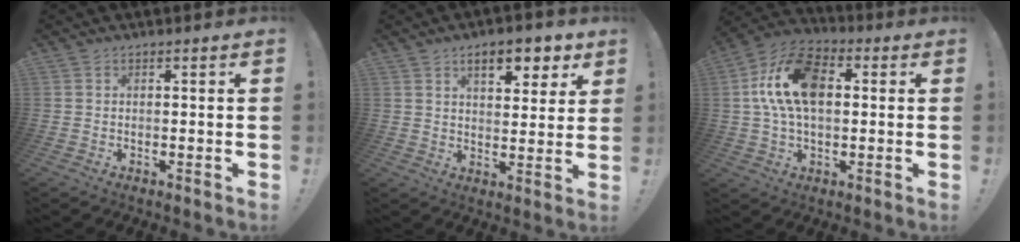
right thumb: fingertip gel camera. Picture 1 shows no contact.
{"total": 9.4, "force": [5.5, 3.9, 6.6], "torque": [-0.085, -0.026, 0.093]}
{"total": 17.3, "force": [2.8, 10.7, 13.4], "torque": [-0.242, 0.010, 0.050]}